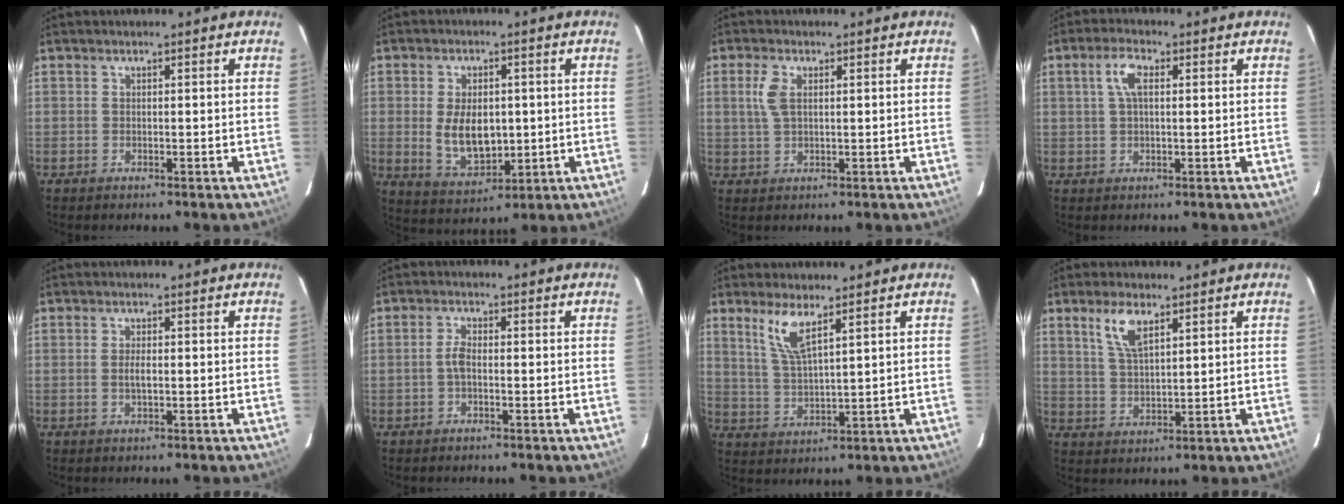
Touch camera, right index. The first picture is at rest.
{"total": 9.1, "force": [-0.1, 5.5, 7.2], "torque": [-0.143, -0.005, 0.012]}
{"total": 4.0, "force": [1.2, 1.9, 3.3], "torque": [-0.073, 0.005, 0.024]}
{"total": 4.4, "force": [1.1, 1.8, 3.8], "torque": [-0.075, 0.010, 0.021]}
{"total": 1.6, "force": [-0.2, 0.5, 1.5], "torque": [-0.031, 0.000, -0.005]}
{"total": 2.2, "force": [-0.5, 0.7, 2.0], "torque": [-0.044, 0.006, -0.011]}
{"total": 6.3, "force": [4.0, 1.1, 4.7], "torque": [-0.099, -0.006, 0.086]}
{"total": 6.2, "force": [3.6, 2.3, 4.6], "torque": [-0.089, 0.003, 0.076]}